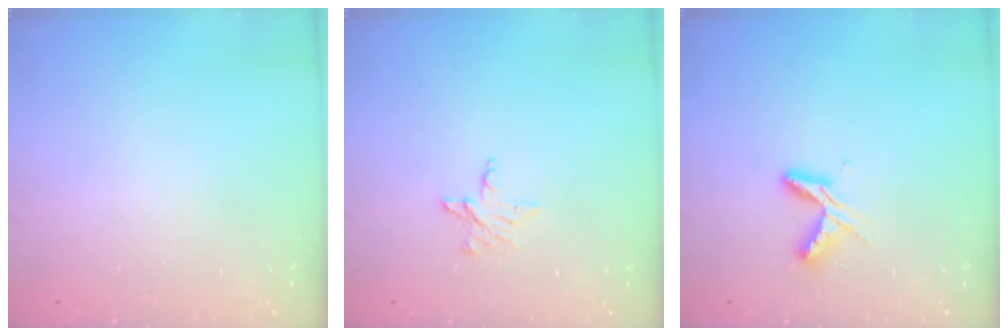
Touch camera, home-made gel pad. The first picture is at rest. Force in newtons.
{"total": 4.6, "press": 4.6, "slide": 0.5}
{"total": 5.3, "press": 5.3, "slide": 0.5}